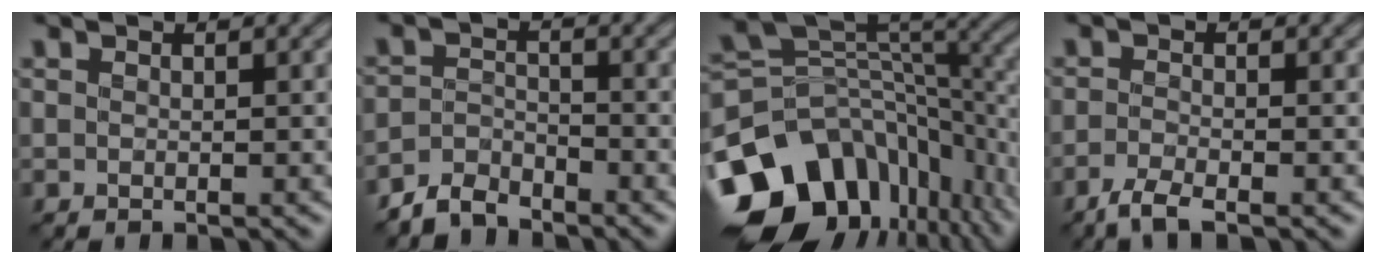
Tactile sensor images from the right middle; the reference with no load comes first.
{"total": 3.0, "force": [-2.8, 1.0, 0.6], "torque": [-0.012, 0.005, -0.064]}
{"total": 14.7, "force": [-6.5, 10.1, 8.5], "torque": [-0.185, -0.003, -0.104]}
{"total": 2.4, "force": [-1.7, 0.4, 1.5], "torque": [-0.038, -0.005, -0.044]}